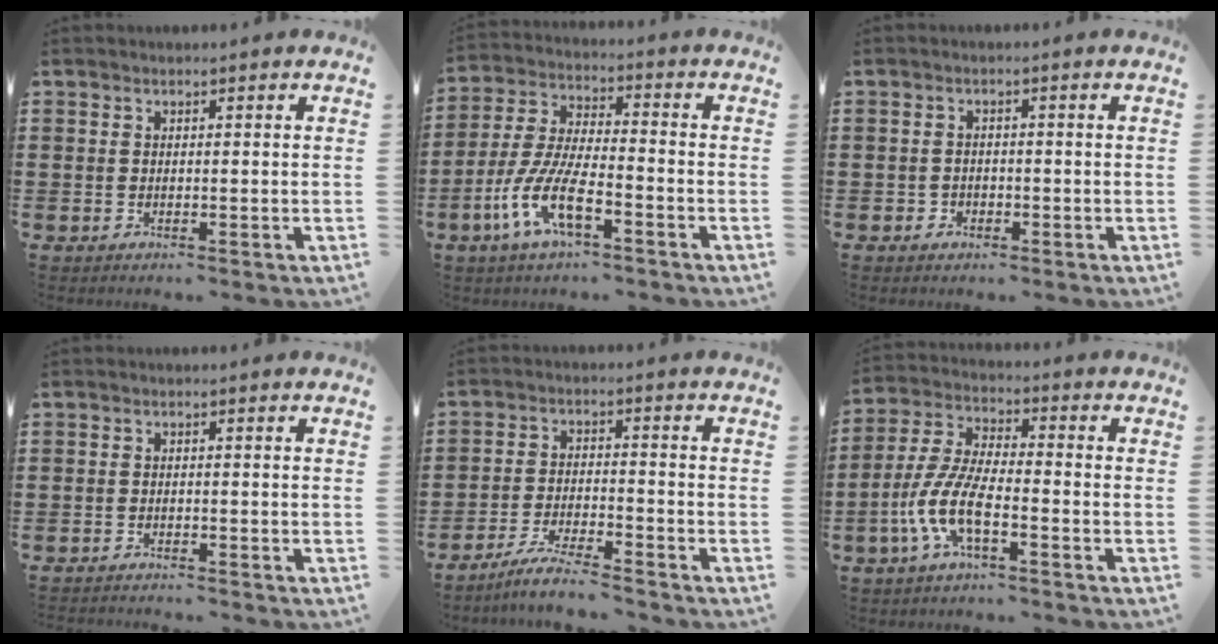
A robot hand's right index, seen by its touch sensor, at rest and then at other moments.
{"total": 9.6, "force": [-5.1, 2.6, 7.8], "torque": [-0.194, -0.015, -0.102]}
{"total": 1.2, "force": [-0.7, 1.0, 0.1], "torque": [-0.005, 0.001, -0.017]}
{"total": 1.1, "force": [-1.1, -0.1, 0.0], "torque": [-0.003, 0.001, -0.023]}
{"total": 5.0, "force": [-4.7, -0.2, 1.8], "torque": [-0.045, -0.008, -0.094]}
{"total": 8.2, "force": [-3.9, 2.1, 7.0], "torque": [-0.177, -0.017, -0.080]}